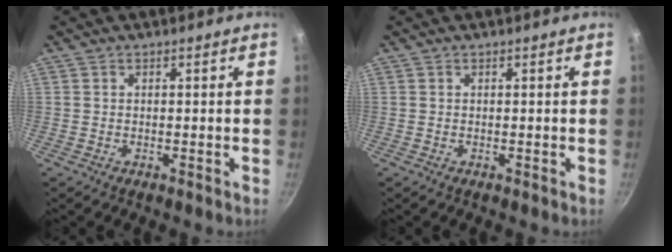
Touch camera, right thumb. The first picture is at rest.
{"total": 0.0}